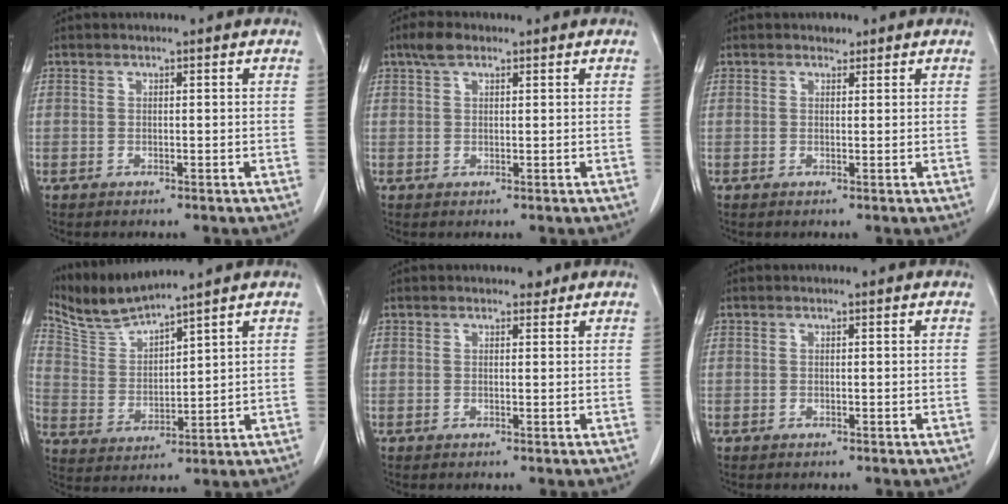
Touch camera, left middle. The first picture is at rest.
{"total": 2.6, "force": [1.7, 1.1, 1.6], "torque": [-0.037, 0.012, 0.032]}
{"total": 1.0, "force": [0.8, 0.6, 0.1], "torque": [-0.005, -0.004, 0.009]}
{"total": 7.0, "force": [6.8, -1.1, 1.1], "torque": [-0.043, -0.004, 0.152]}
{"total": 1.0, "force": [0.8, 0.5, 0.2], "torque": [-0.006, -0.003, 0.007]}
{"total": 0.0}